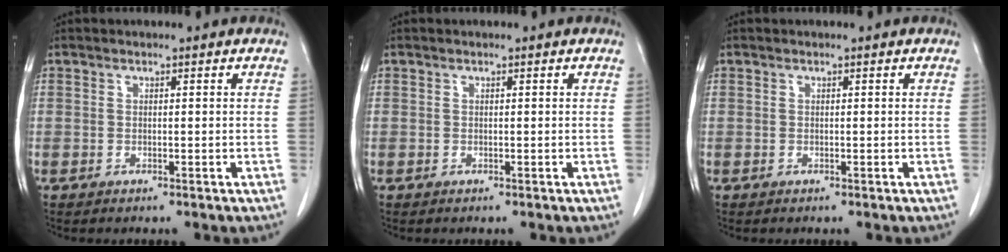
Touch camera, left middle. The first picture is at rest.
{"total": 0.0}
{"total": 0.0}